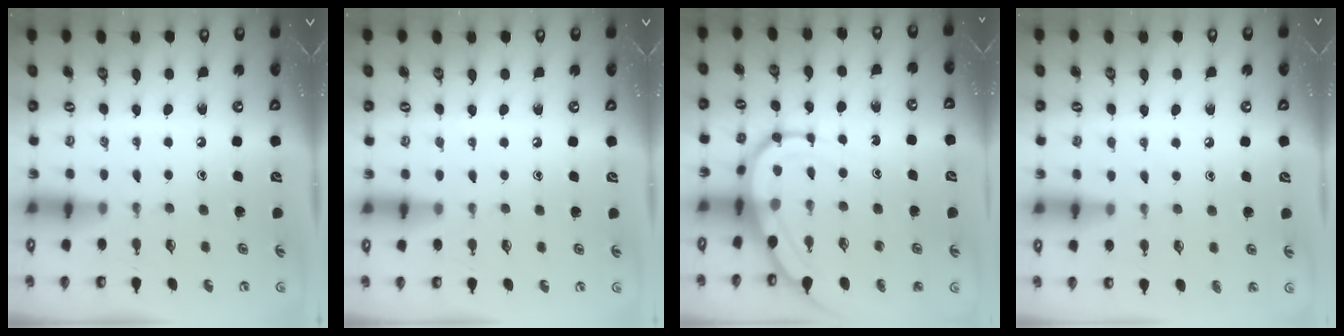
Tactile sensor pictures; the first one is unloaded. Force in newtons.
{"total": 3.0, "press": 2.9, "slide": 0.3}
{"total": 9.2, "press": 9.1, "slide": 0.8}
{"total": 4.2, "press": 4.2, "slide": 0.5}